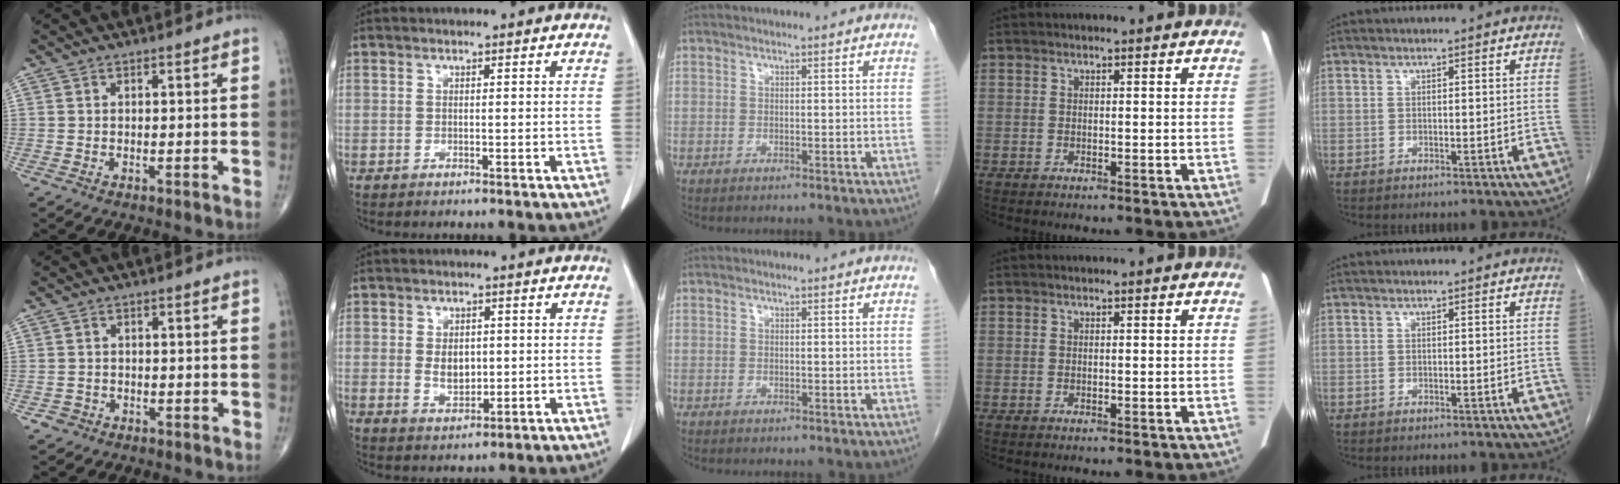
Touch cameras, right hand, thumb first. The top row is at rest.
{"thumb": {"total": 1.7, "force": [-0.8, 1.5, 0.0], "torque": [0.010, 0.009, -0.016]}, "index": {"total": 4.4, "force": [0.2, 2.9, 3.2], "torque": [-0.056, 0.001, 0.014]}}